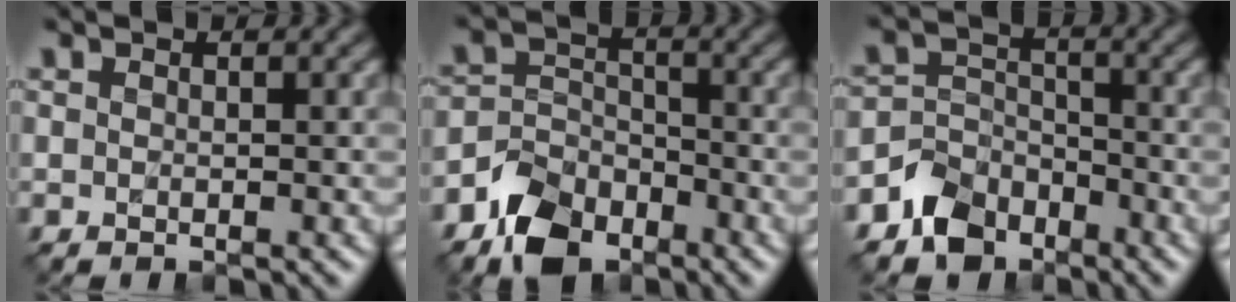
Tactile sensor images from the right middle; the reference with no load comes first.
{"total": 6.2, "force": [-4.3, 3.7, 2.4], "torque": [-0.047, -0.004, -0.088]}
{"total": 4.4, "force": [-3.1, 2.9, 1.0], "torque": [-0.017, 0.002, -0.064]}